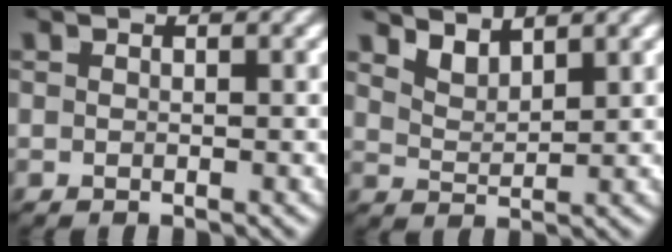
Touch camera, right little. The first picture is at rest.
{"total": 2.4, "force": [2.1, 0.6, 1.1], "torque": [-0.026, -0.011, 0.041]}